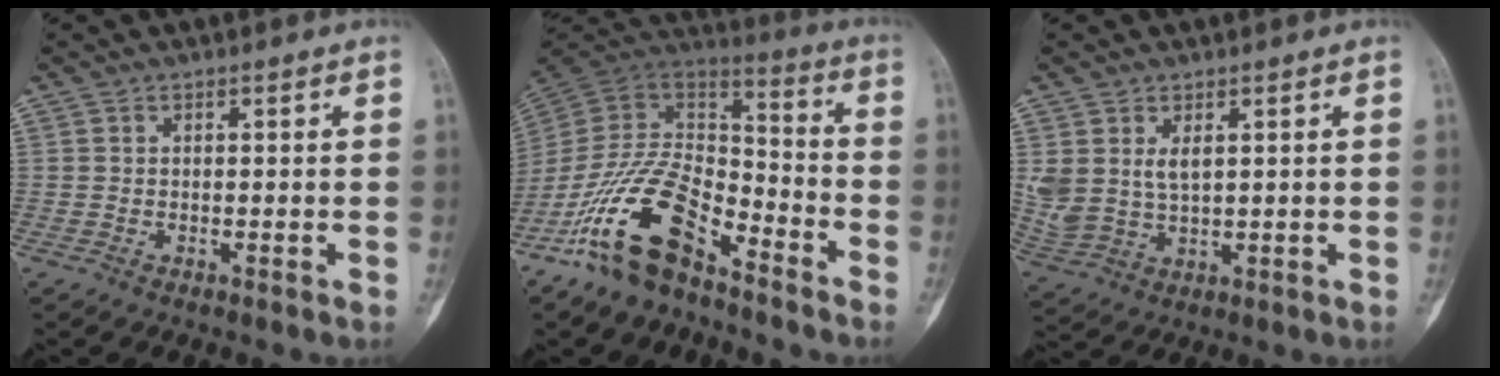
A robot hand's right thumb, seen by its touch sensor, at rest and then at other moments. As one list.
[{"total": 18.4, "force": [-11.6, 8.2, 11.8], "torque": [-0.205, 0.086, -0.219]}, {"total": 6.5, "force": [2.1, 3.8, 4.8], "torque": [-0.102, -0.007, 0.057]}]